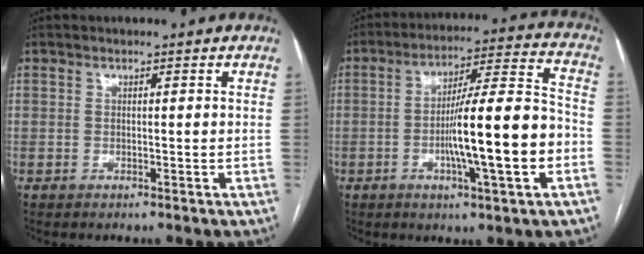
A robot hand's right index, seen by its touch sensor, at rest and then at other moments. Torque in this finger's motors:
{"motor_torque": [2.14, 0.00, 1.05, 0.21]}